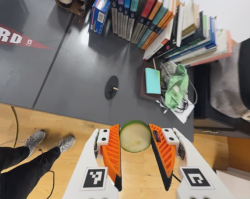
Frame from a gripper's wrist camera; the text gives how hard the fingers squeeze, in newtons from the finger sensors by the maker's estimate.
{"total": 9.0, "left": 9.5, "right": 8.5}